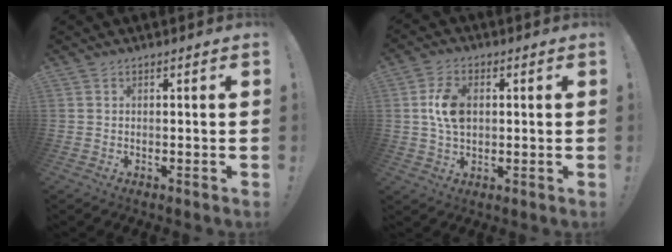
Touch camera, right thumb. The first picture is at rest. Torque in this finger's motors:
{"motor_torque": [0.13, 0.04, 0.77, -0.12, 0.00]}